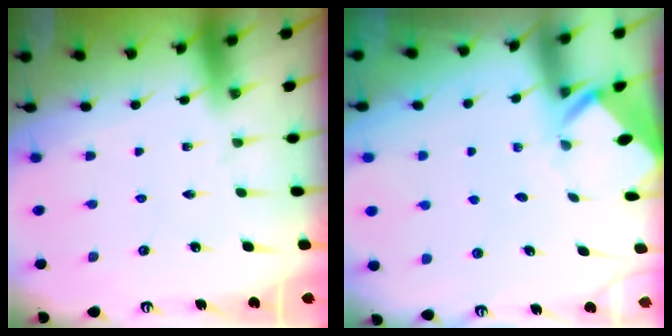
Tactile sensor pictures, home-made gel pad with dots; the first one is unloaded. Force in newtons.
{"total": 2.9, "press": 2.9, "slide": 0.1}